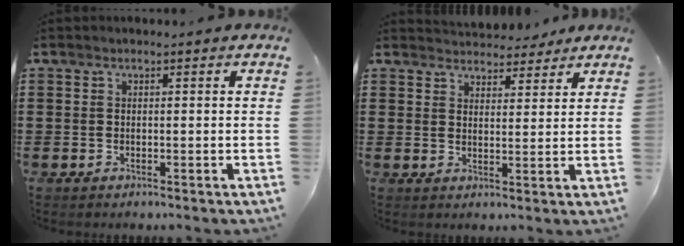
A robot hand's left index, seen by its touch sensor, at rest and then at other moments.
{"total": 4.1, "force": [3.9, 1.2, 0.1], "torque": [-0.007, -0.012, 0.073]}